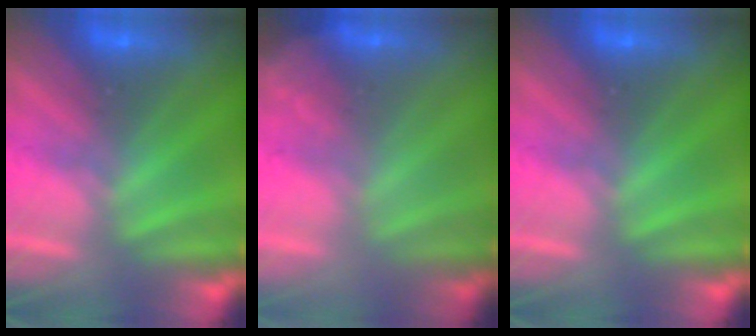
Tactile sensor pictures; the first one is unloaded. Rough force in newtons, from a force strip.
{"total": 1.9}
{"total": 0.0}